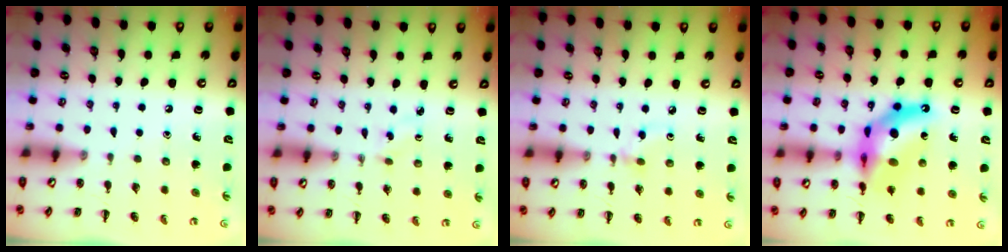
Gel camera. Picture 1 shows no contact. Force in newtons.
{"total": 1.7, "press": 1.5, "slide": 0.8}
{"total": 2.6, "press": 2.4, "slide": 1.0}
{"total": 16.2, "press": 15.6, "slide": 4.3}